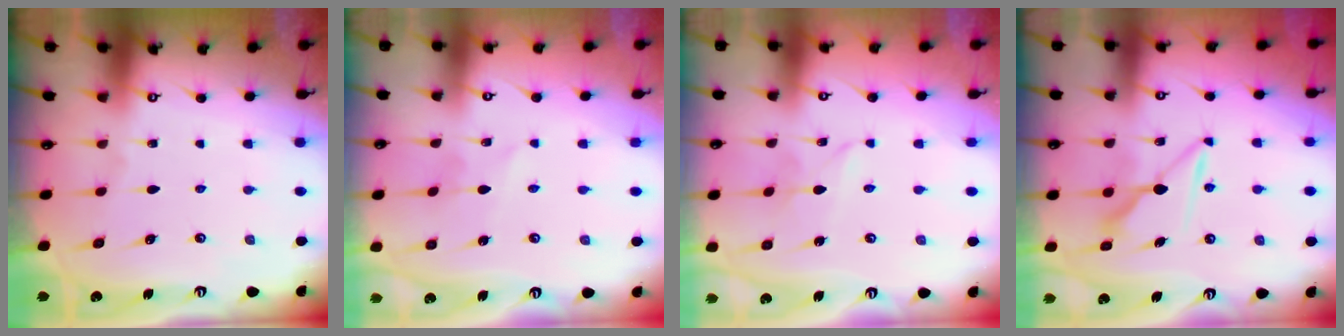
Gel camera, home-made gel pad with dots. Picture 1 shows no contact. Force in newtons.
{"total": 2.6, "press": 2.6, "slide": 0.4}
{"total": 3.1, "press": 3.1, "slide": 0.3}
{"total": 7.4, "press": 7.4, "slide": 0.4}